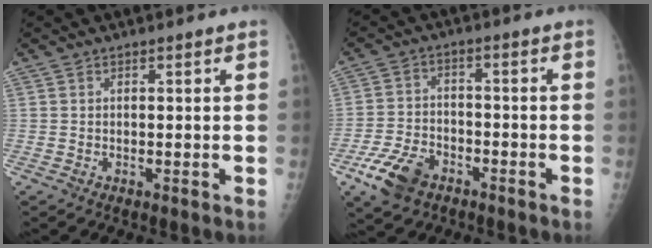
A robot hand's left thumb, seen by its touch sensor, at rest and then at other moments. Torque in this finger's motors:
{"motor_torque": [-0.98, 1.25, 0.64, 0.48, 0.09]}